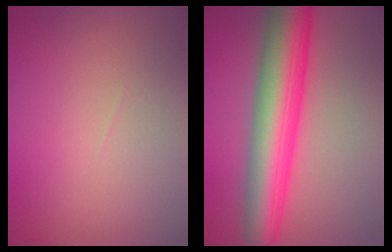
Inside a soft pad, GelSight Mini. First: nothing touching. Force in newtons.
{"total": 9.4, "press": 9.4, "slide": 0.1}